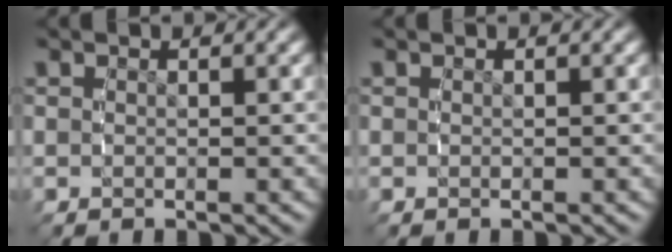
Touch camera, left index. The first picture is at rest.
{"total": 0.0}